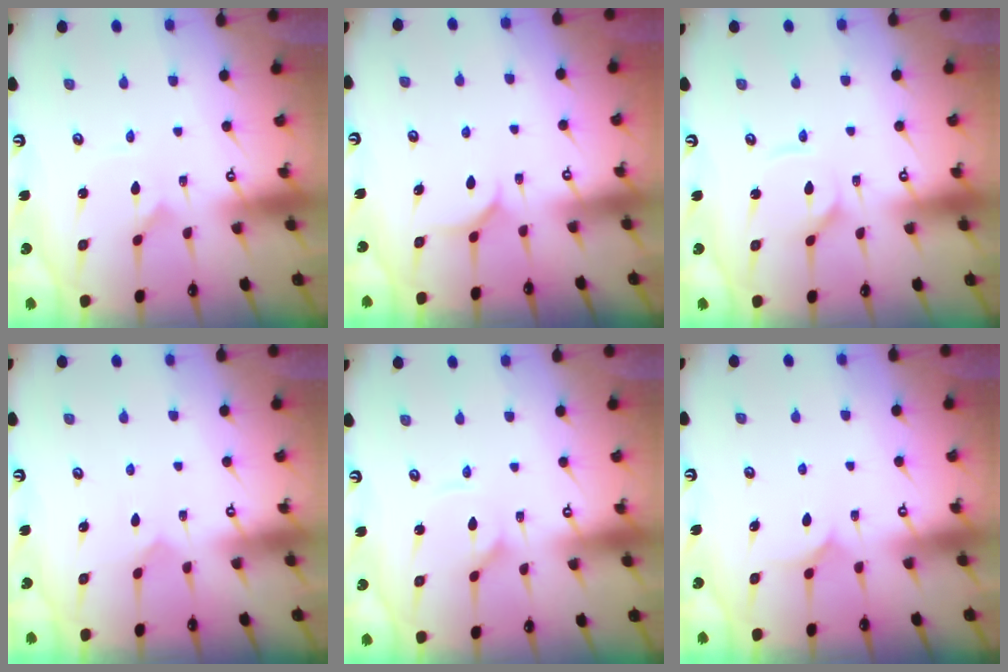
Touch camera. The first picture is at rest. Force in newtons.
{"total": 5.3, "press": 5.3, "slide": 0.5}
{"total": 2.9, "press": 2.9, "slide": 0.4}
{"total": 2.5, "press": 2.5, "slide": 0.2}
{"total": 2.1, "press": 2.1, "slide": 0.3}
{"total": 6.6, "press": 6.6, "slide": 0.3}